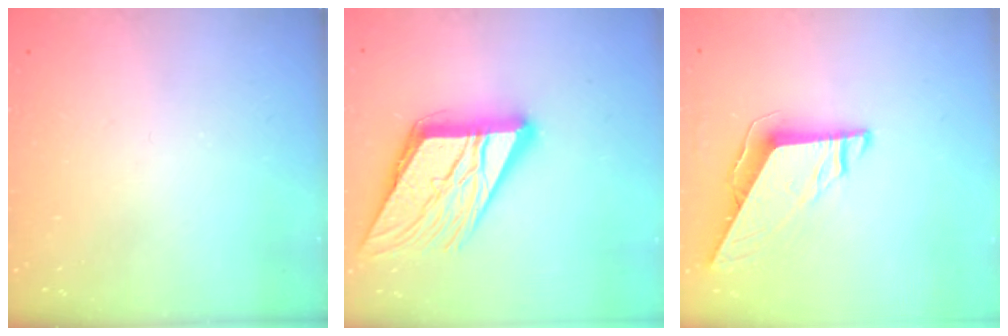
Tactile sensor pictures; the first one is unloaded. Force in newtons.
{"total": 17.4, "press": 17.3, "slide": 1.3}
{"total": 9.5, "press": 9.4, "slide": 0.9}